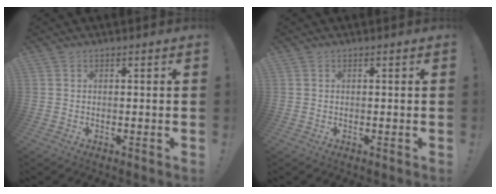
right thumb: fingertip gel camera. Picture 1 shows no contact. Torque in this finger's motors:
{"motor_torque": [-0.09, -0.17, -0.25, 0.26, -0.03]}